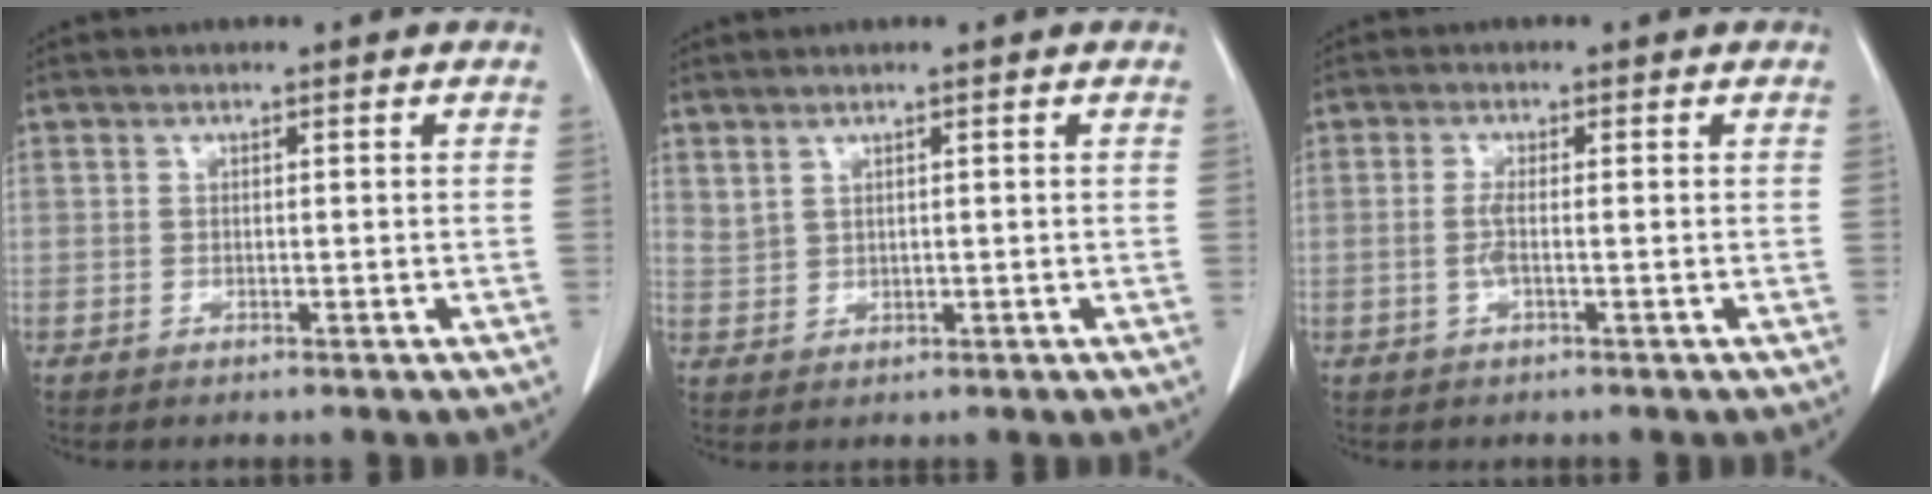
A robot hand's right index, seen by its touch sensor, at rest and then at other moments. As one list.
[{"total": 1.7, "force": [1.4, 0.5, 0.9], "torque": [-0.020, -0.003, 0.035]}, {"total": 2.2, "force": [-0.4, 0.3, 2.2], "torque": [-0.050, -0.001, -0.009]}]